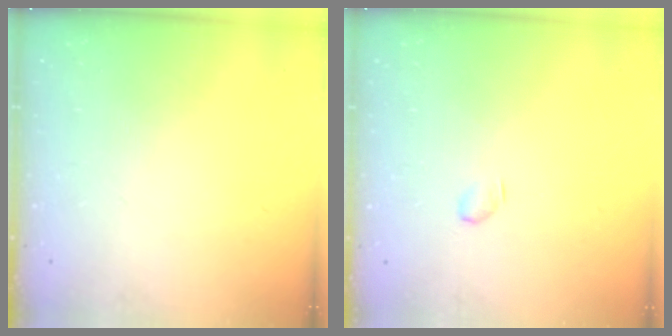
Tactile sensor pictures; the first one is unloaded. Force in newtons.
{"total": 3.1, "press": 3.0, "slide": 0.4}